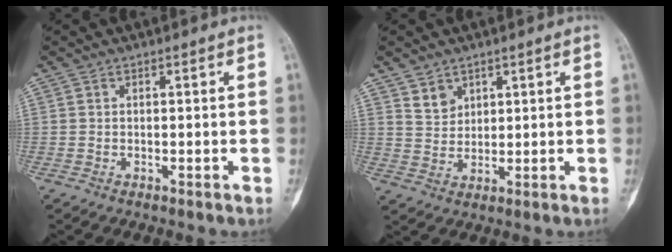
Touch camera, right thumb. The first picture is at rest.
{"total": 3.7, "force": [2.5, 2.6, 1.0], "torque": [-0.001, -0.022, 0.052]}